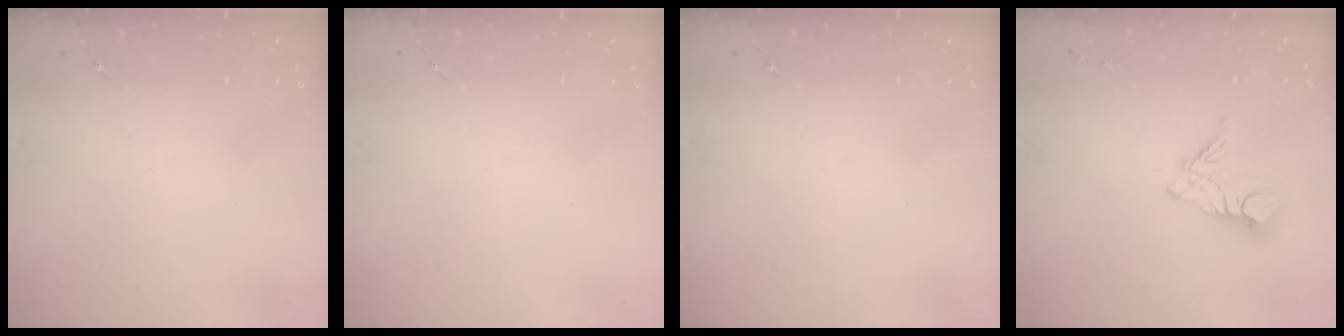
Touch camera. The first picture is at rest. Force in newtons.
{"total": 0.0}
{"total": 0.0}
{"total": 11.3, "press": 11.3, "slide": 1.1}